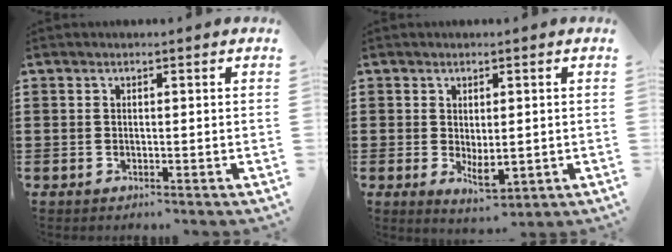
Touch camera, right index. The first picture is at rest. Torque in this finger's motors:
{"motor_torque": [0.47, -0.55, 0.00, -0.01]}